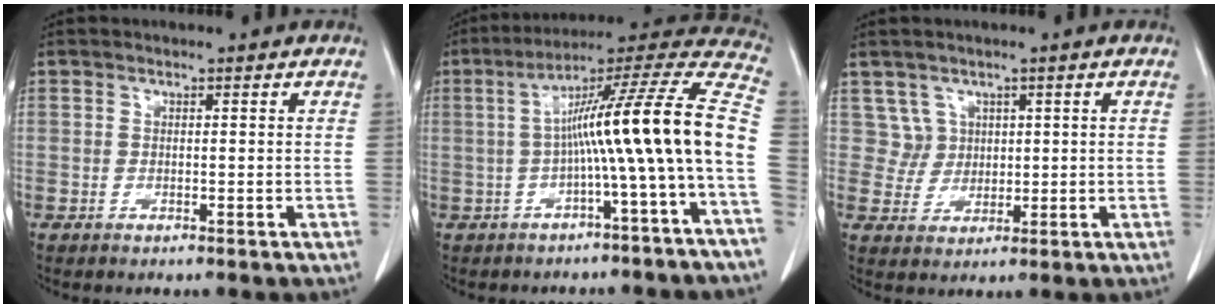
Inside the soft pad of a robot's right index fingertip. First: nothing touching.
{"total": 17.2, "force": [-2.2, -1.5, 17.0], "torque": [-0.241, 0.041, -0.043]}
{"total": 7.7, "force": [3.6, 6.8, -0.6], "torque": [0.016, 0.023, 0.079]}